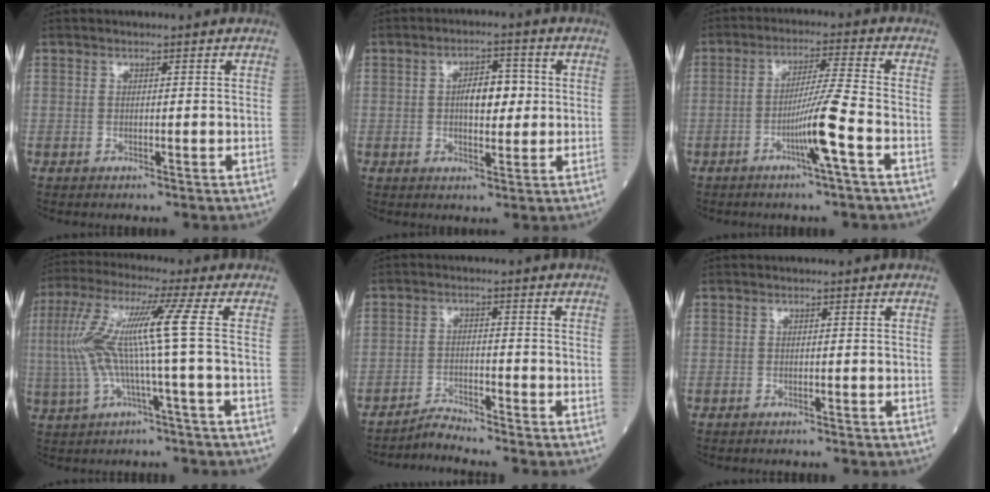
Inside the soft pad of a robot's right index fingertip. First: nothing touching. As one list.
[{"total": 5.6, "force": [0.5, 2.5, 5.0], "torque": [-0.080, 0.010, 0.008]}, {"total": 6.9, "force": [-2.7, -1.3, 6.2], "torque": [-0.117, -0.001, -0.048]}, {"total": 10.9, "force": [0.1, -1.0, 10.8], "torque": [-0.230, 0.026, 0.003]}, {"total": 3.4, "force": [-3.2, -1.0, -0.4], "torque": [0.005, -0.018, -0.059]}, {"total": 1.0, "force": [-1.0, 0.1, 0.2], "torque": [-0.006, -0.001, -0.013]}]